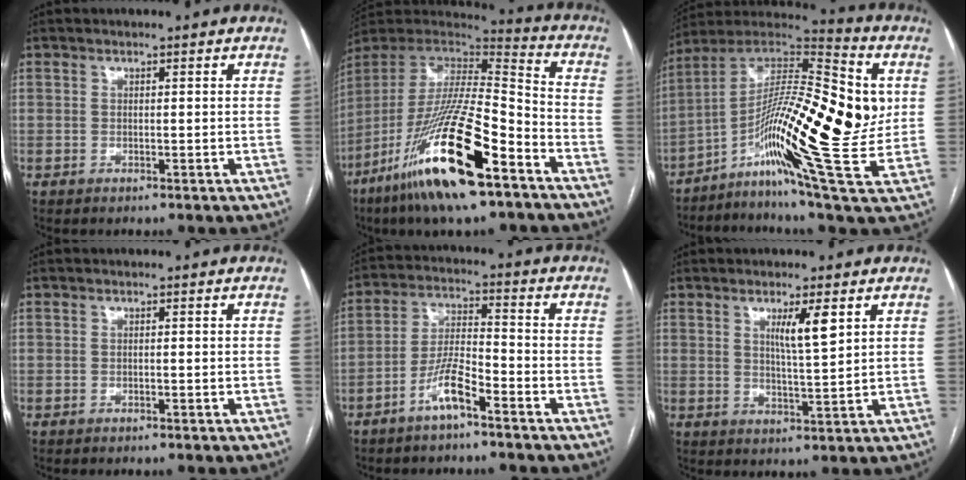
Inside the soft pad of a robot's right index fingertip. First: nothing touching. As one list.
[{"total": 24.9, "force": [-14.2, 4.0, 20.1], "torque": [-0.399, -0.052, -0.261]}, {"total": 26.0, "force": [-1.1, 4.5, 25.6], "torque": [-0.430, 0.016, -0.030]}, {"total": 0.0}, {"total": 6.8, "force": [-4.3, 1.0, 5.2], "torque": [-0.112, 0.004, -0.084]}, {"total": 5.0, "force": [2.2, 0.1, 4.5], "torque": [-0.077, -0.006, 0.038]}]